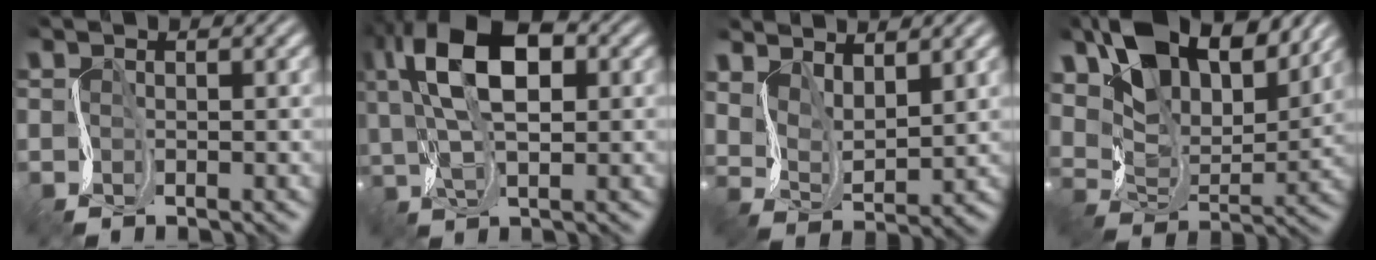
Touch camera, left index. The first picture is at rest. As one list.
[{"total": 10.0, "force": [3.7, 4.8, 7.9], "torque": [-0.149, 0.021, 0.052]}, {"total": 4.3, "force": [3.4, 1.7, 2.0], "torque": [-0.050, -0.005, 0.070]}, {"total": 11.9, "force": [7.7, 5.9, 6.8], "torque": [-0.134, -0.002, 0.131]}]